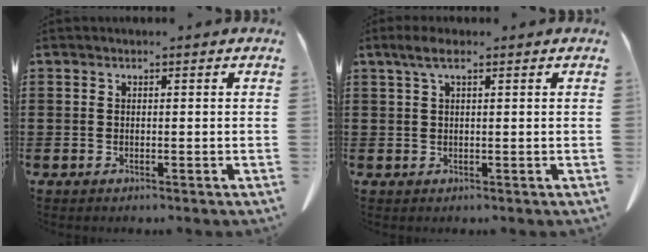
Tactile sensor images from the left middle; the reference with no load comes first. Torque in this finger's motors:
{"motor_torque": [0.50, 0.18, 0.26, 0.07]}